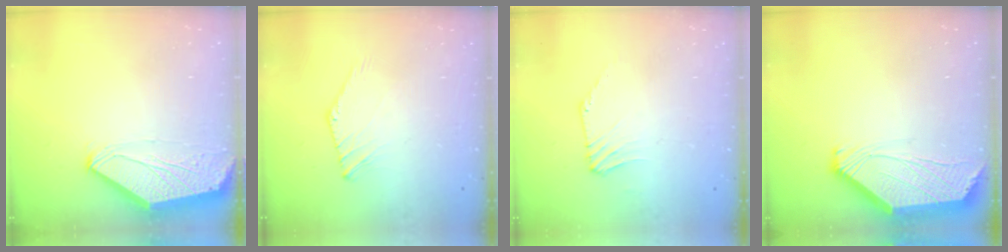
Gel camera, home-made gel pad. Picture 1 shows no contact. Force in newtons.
{"total": 1.7, "press": 1.6, "slide": 0.4}
{"total": 0.0}
{"total": 2.4, "press": 2.4, "slide": 0.6}